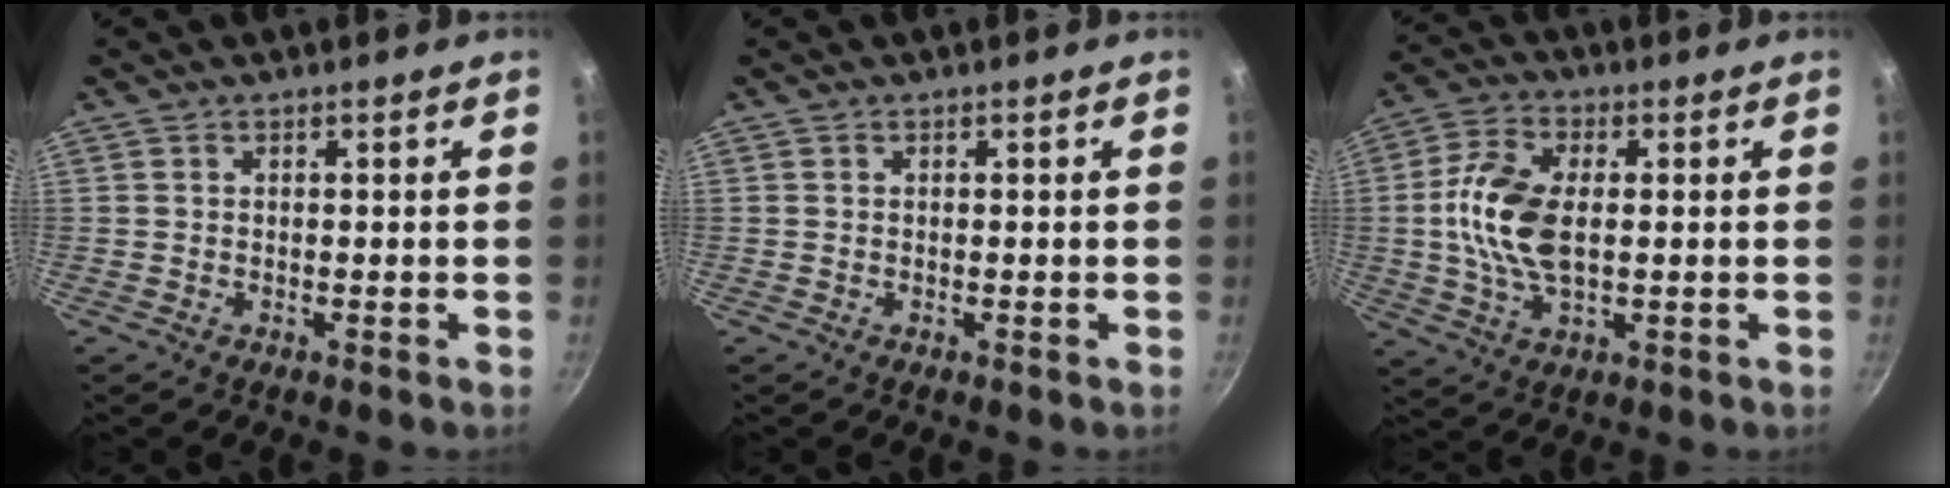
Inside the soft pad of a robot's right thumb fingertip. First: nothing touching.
{"total": 0.0}
{"total": 12.2, "force": [0.5, 6.8, 10.1], "torque": [-0.198, 0.014, 0.004]}